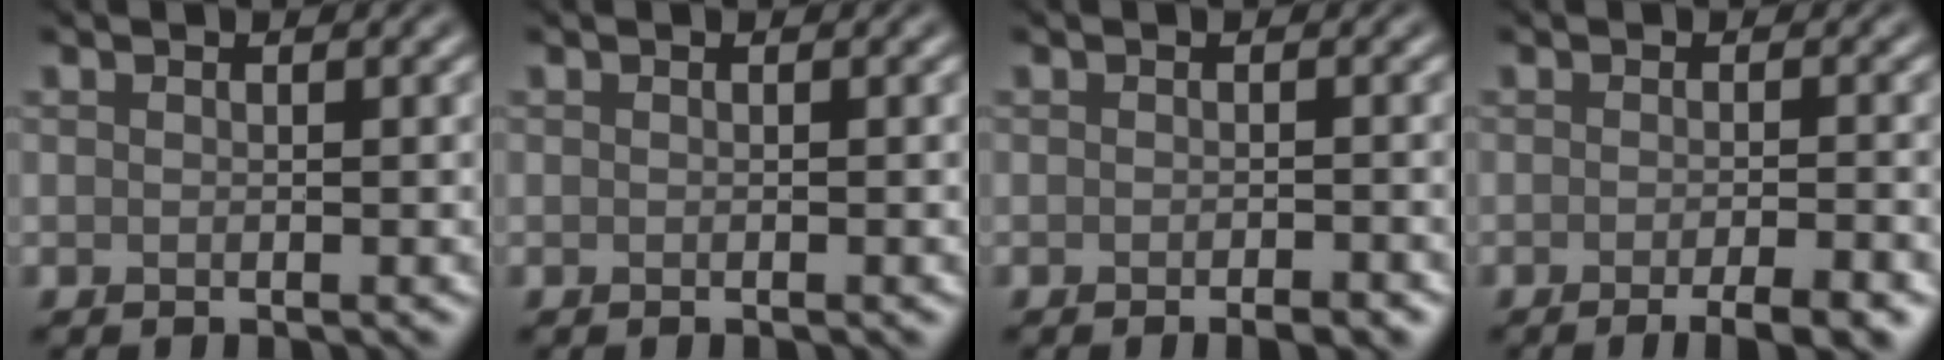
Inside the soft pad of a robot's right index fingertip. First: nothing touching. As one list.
[{"total": 0.0}, {"total": 1.7, "force": [-1.1, 0.3, 1.3], "torque": [-0.014, -0.002, -0.014]}, {"total": 4.5, "force": [-2.5, 1.0, 3.6], "torque": [-0.040, -0.001, -0.035]}]